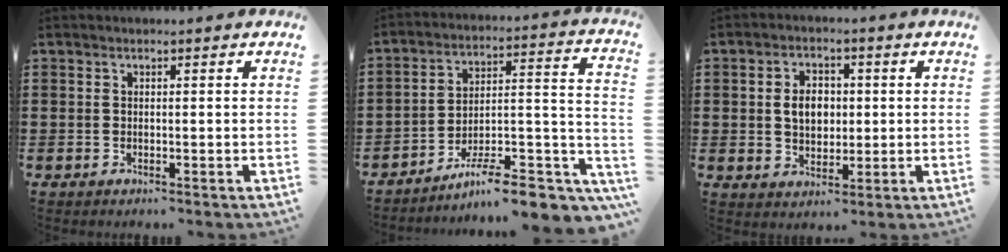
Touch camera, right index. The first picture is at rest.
{"total": 9.4, "force": [-7.1, 2.4, 5.8], "torque": [-0.080, 0.015, -0.129]}
{"total": 4.9, "force": [0.3, 3.4, 3.4], "torque": [-0.059, 0.007, -0.002]}